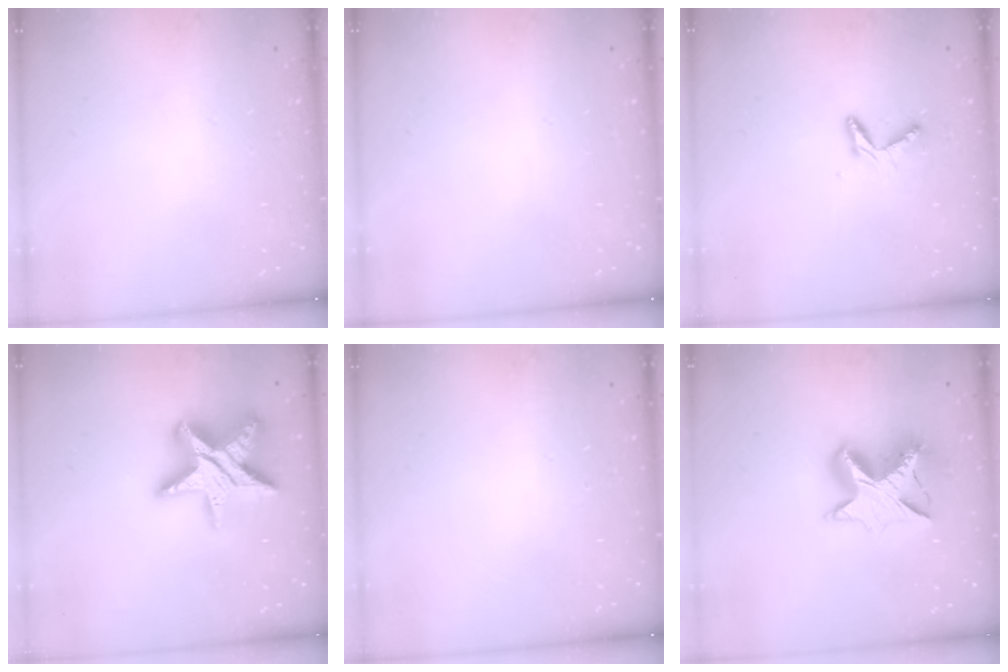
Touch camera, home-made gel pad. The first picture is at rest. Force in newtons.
{"total": 0.0}
{"total": 5.0, "press": 4.9, "slide": 0.5}
{"total": 19.7, "press": 19.7, "slide": 1.5}
{"total": 0.0}
{"total": 12.0, "press": 12.0, "slide": 0.8}